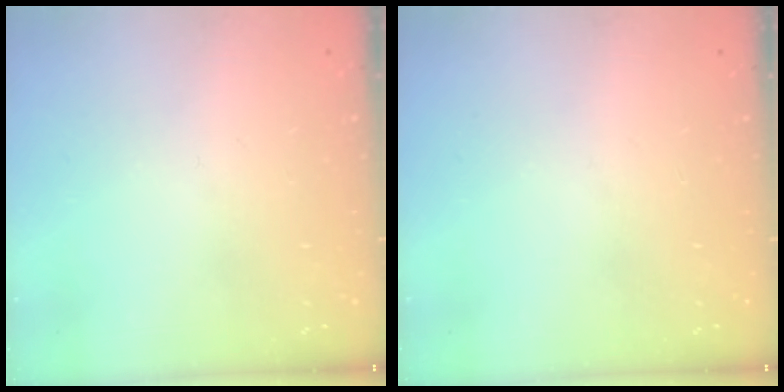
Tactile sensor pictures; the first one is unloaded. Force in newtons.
{"total": 0.0}